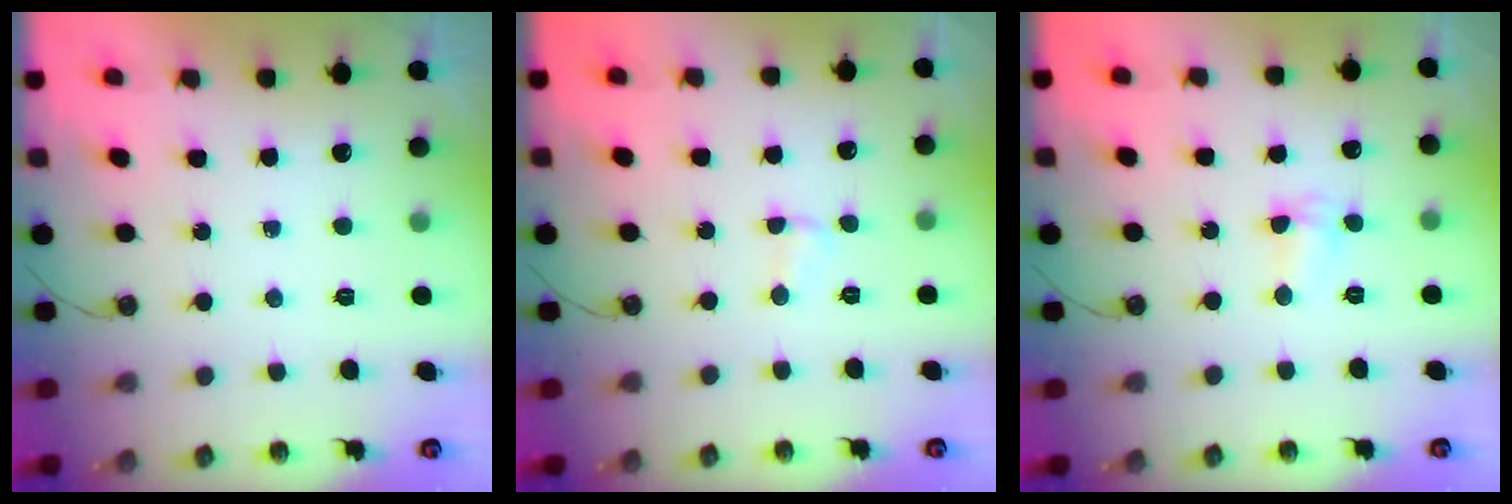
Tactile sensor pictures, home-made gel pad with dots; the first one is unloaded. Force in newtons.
{"total": 1.8, "press": 1.7, "slide": 0.4}
{"total": 5.8, "press": 4.7, "slide": 3.4}